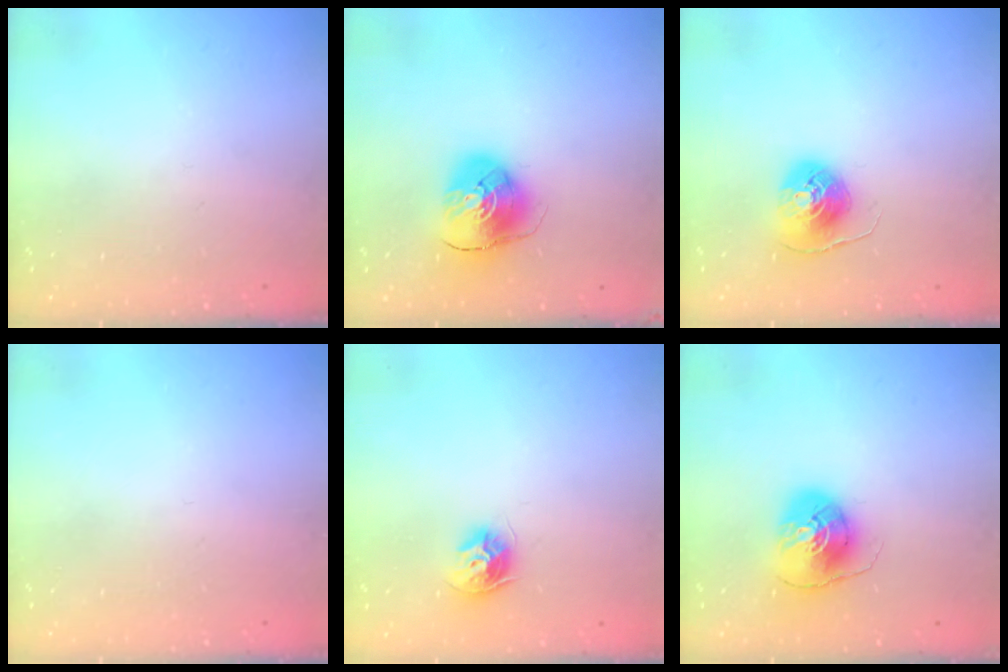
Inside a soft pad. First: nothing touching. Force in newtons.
{"total": 9.7, "press": 9.6, "slide": 1.4}
{"total": 8.1, "press": 8.1, "slide": 0.4}
{"total": 0.9, "press": 0.9, "slide": 0.1}
{"total": 8.5, "press": 8.5, "slide": 0.4}
{"total": 8.1, "press": 8.0, "slide": 1.2}